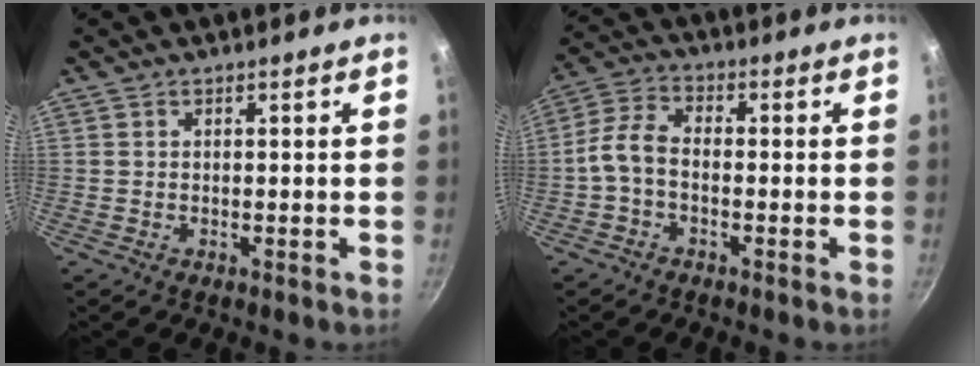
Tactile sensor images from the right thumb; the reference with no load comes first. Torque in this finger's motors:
{"motor_torque": [0.09, -0.48, -0.13, 0.11, 0.21]}